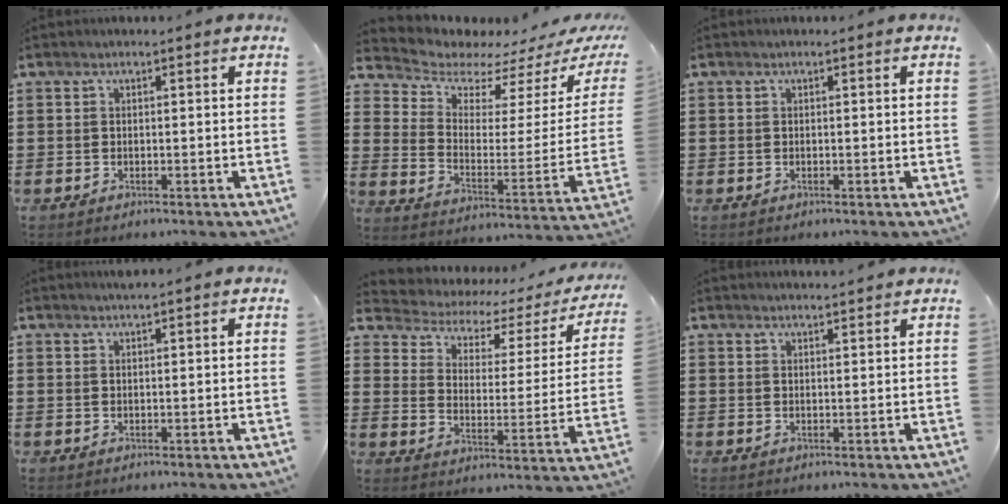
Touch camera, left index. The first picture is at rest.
{"total": 6.4, "force": [6.0, 2.3, 0.5], "torque": [-0.045, -0.055, 0.104]}
{"total": 0.0}
{"total": 1.0, "force": [0.9, -0.1, 0.4], "torque": [-0.007, -0.002, 0.018]}
{"total": 2.9, "force": [2.0, 1.6, 1.5], "torque": [-0.047, -0.018, 0.021]}
{"total": 1.6, "force": [1.6, -0.1, 0.1], "torque": [-0.005, 0.001, 0.032]}